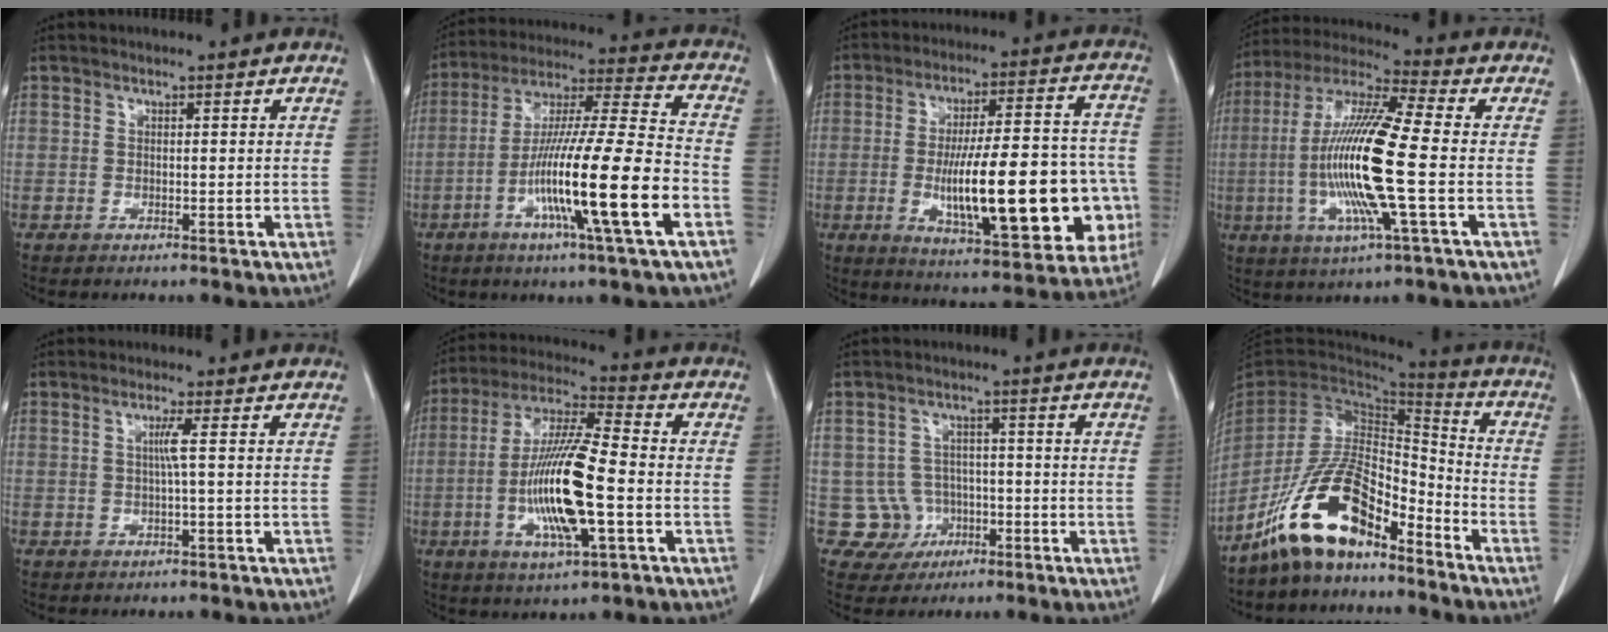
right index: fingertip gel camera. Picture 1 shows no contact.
{"total": 19.3, "force": [-6.8, -0.3, 18.1], "torque": [-0.334, -0.018, -0.124]}
{"total": 24.5, "force": [-4.9, 5.8, 23.2], "torque": [-0.305, 0.020, -0.052]}
{"total": 17.1, "force": [-2.6, 0.7, 16.9], "torque": [-0.350, -0.007, -0.056]}
{"total": 2.0, "force": [0.2, -1.0, 1.8], "torque": [-0.038, -0.002, 0.004]}
{"total": 15.5, "force": [-3.3, 2.0, 15.0], "torque": [-0.302, -0.006, -0.059]}
{"total": 5.8, "force": [-1.2, 5.7, 0.0], "torque": [0.008, 0.012, -0.012]}
{"total": 13.4, "force": [-9.6, 4.9, 7.9], "torque": [-0.155, 0.024, -0.180]}